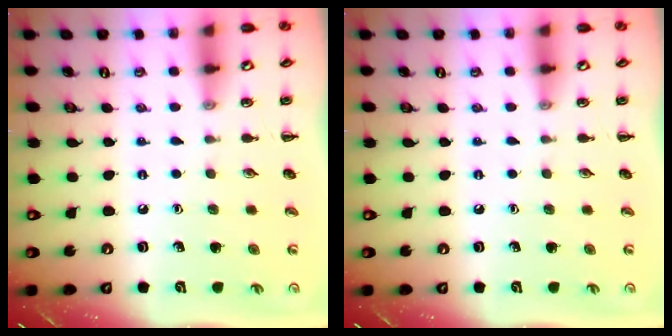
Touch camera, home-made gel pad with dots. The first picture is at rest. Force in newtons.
{"total": 0.0}